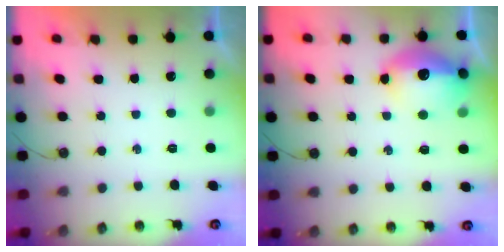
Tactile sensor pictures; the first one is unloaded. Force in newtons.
{"total": 15.0, "press": 14.9, "slide": 1.4}